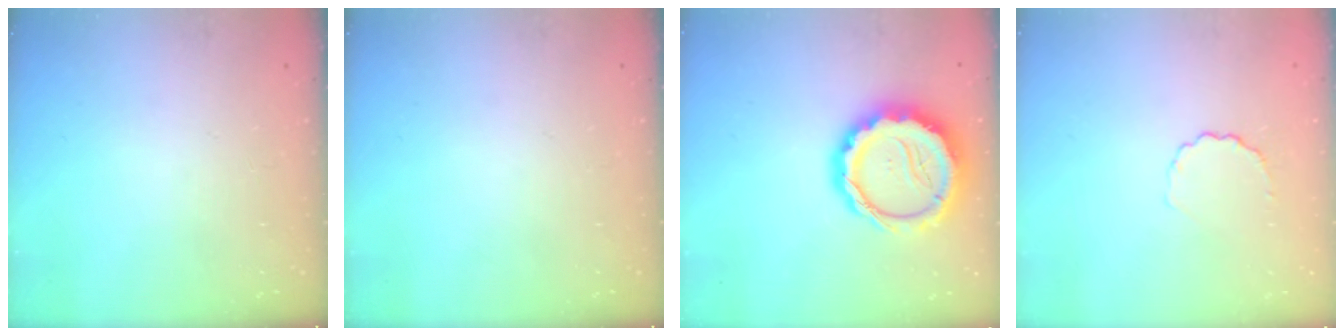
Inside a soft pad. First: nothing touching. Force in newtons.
{"total": 0.0}
{"total": 16.4, "press": 16.0, "slide": 3.6}
{"total": 3.7, "press": 3.5, "slide": 1.3}